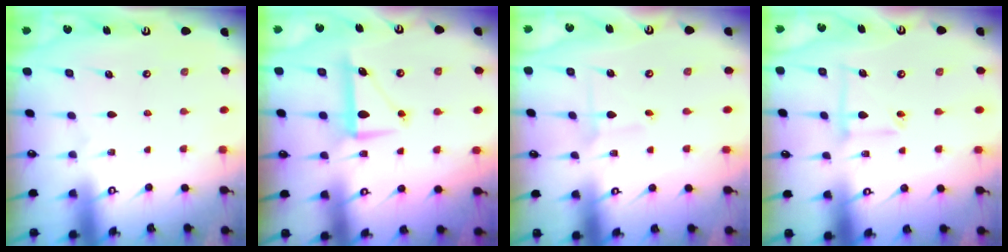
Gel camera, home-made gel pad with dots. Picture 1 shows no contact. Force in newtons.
{"total": 7.7, "press": 7.6, "slide": 0.7}
{"total": 2.3, "press": 2.3, "slide": 0.2}
{"total": 5.3, "press": 5.3, "slide": 0.5}